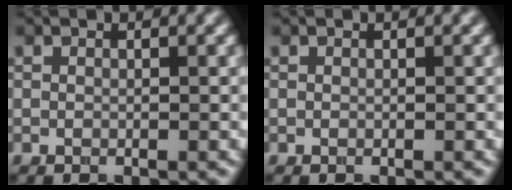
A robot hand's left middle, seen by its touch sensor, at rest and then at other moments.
{"total": 0.0}